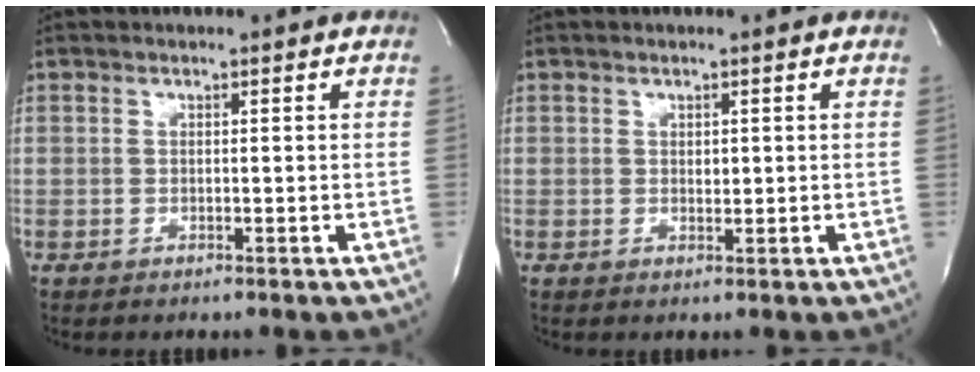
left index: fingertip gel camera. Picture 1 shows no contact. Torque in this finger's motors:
{"motor_torque": [0.02, 0.00, 0.00, 0.00]}